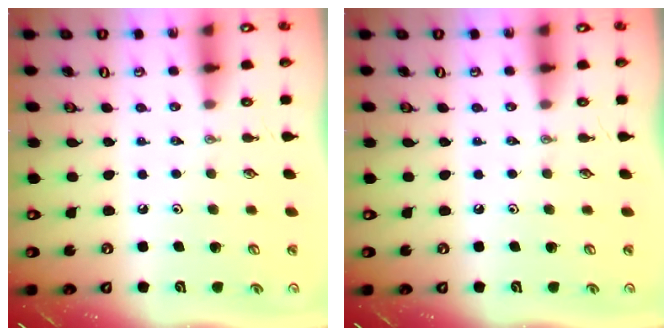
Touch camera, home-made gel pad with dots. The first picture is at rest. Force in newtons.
{"total": 0.0}